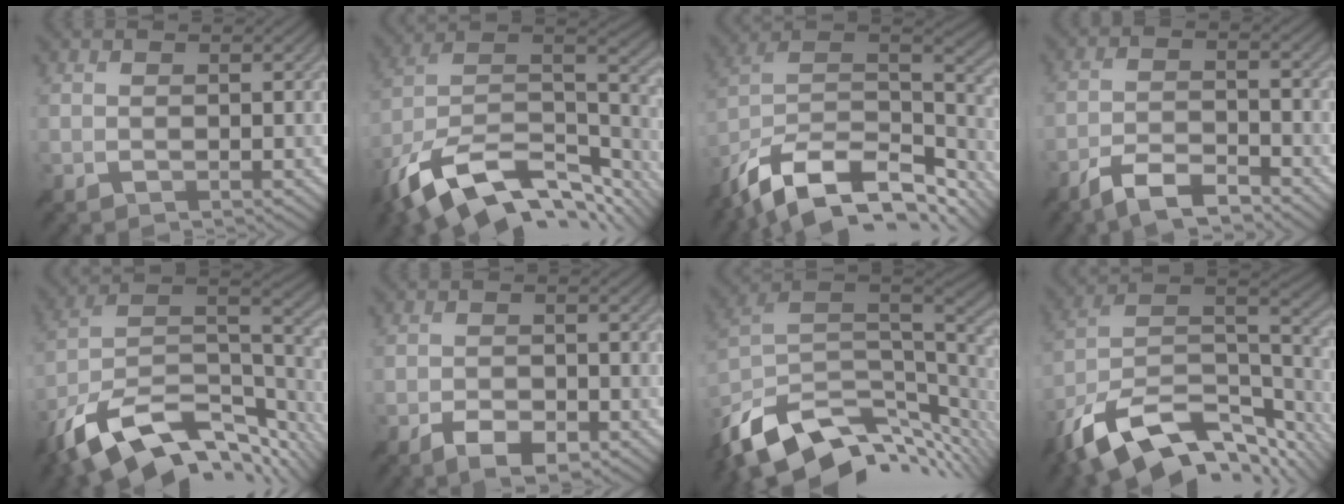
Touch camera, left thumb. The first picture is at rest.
{"total": 17.8, "force": [-10.8, 8.3, 11.4], "torque": [-0.264, -0.026, -0.169]}
{"total": 16.2, "force": [-10.9, 7.2, 9.7], "torque": [-0.234, -0.023, -0.174]}
{"total": 6.6, "force": [-5.2, 1.6, 3.8], "torque": [-0.067, -0.001, -0.102]}
{"total": 17.6, "force": [-11.0, 7.7, 11.3], "torque": [-0.250, -0.026, -0.173]}
{"total": 4.2, "force": [-2.7, 1.6, 2.7], "torque": [-0.044, -0.005, -0.046]}
{"total": 14.7, "force": [-7.7, 7.5, 10.0], "torque": [-0.219, -0.023, -0.126]}
{"total": 17.9, "force": [-11.4, 7.9, 11.3], "torque": [-0.244, -0.026, -0.177]}